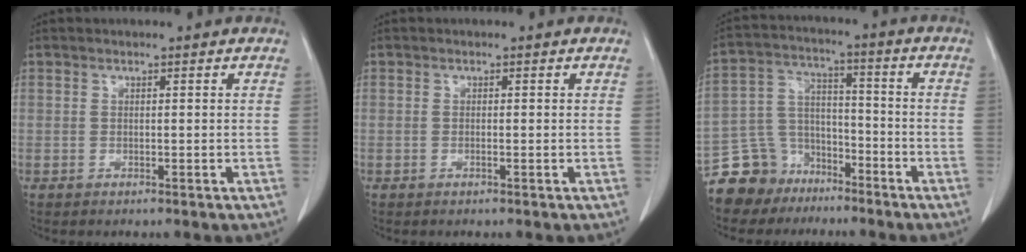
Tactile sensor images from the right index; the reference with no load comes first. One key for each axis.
{"total": 0.0}
{"total": 9.6, "fx": -7.1, "fy": 6.4, "fz": 0.4, "tx": -0.017, "ty": 0.042, "tz": -0.129}